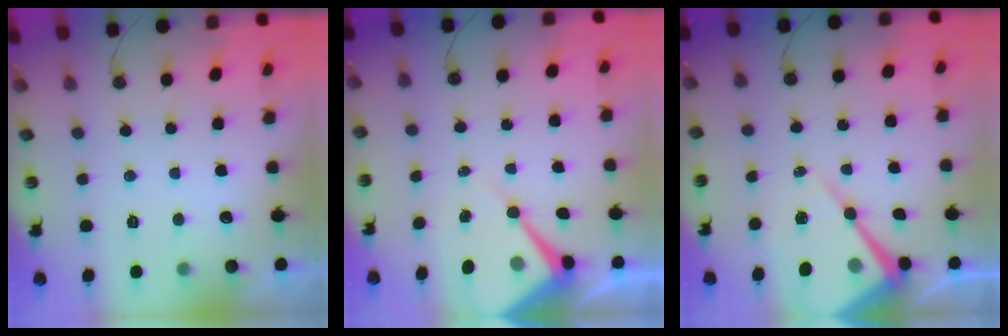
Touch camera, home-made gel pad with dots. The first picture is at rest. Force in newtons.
{"total": 9.1, "press": 9.1, "slide": 0.8}
{"total": 14.2, "press": 14.1, "slide": 1.3}